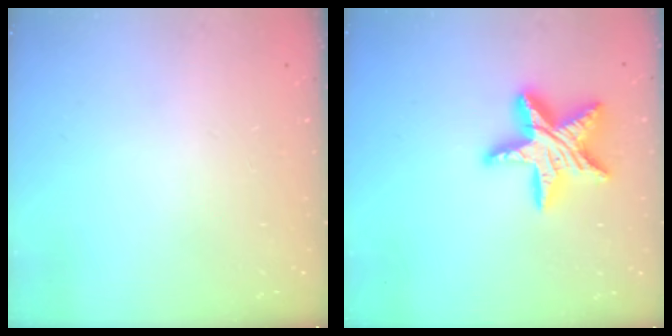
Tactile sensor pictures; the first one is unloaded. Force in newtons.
{"total": 17.3, "press": 17.3, "slide": 1.5}